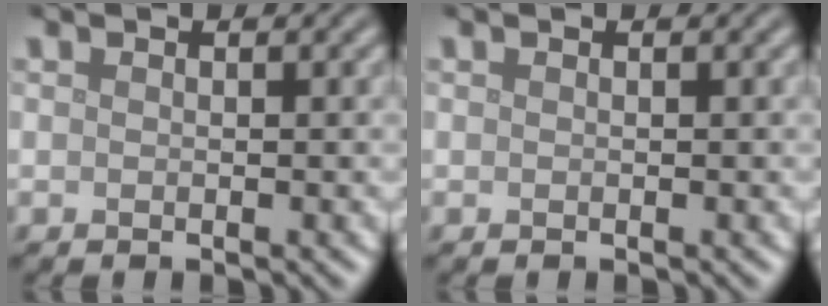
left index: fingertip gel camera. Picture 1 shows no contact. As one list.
[{"total": 0.0}]